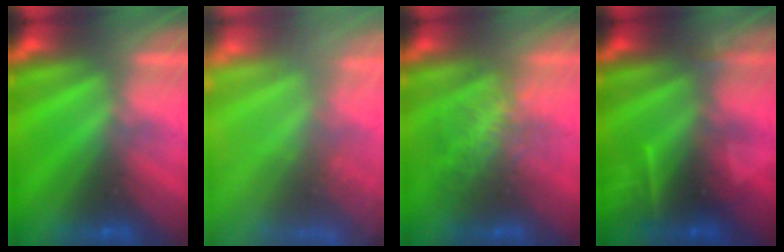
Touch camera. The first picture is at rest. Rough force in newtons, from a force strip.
{"total": 5.8}
{"total": 2.8}
{"total": 2.4}